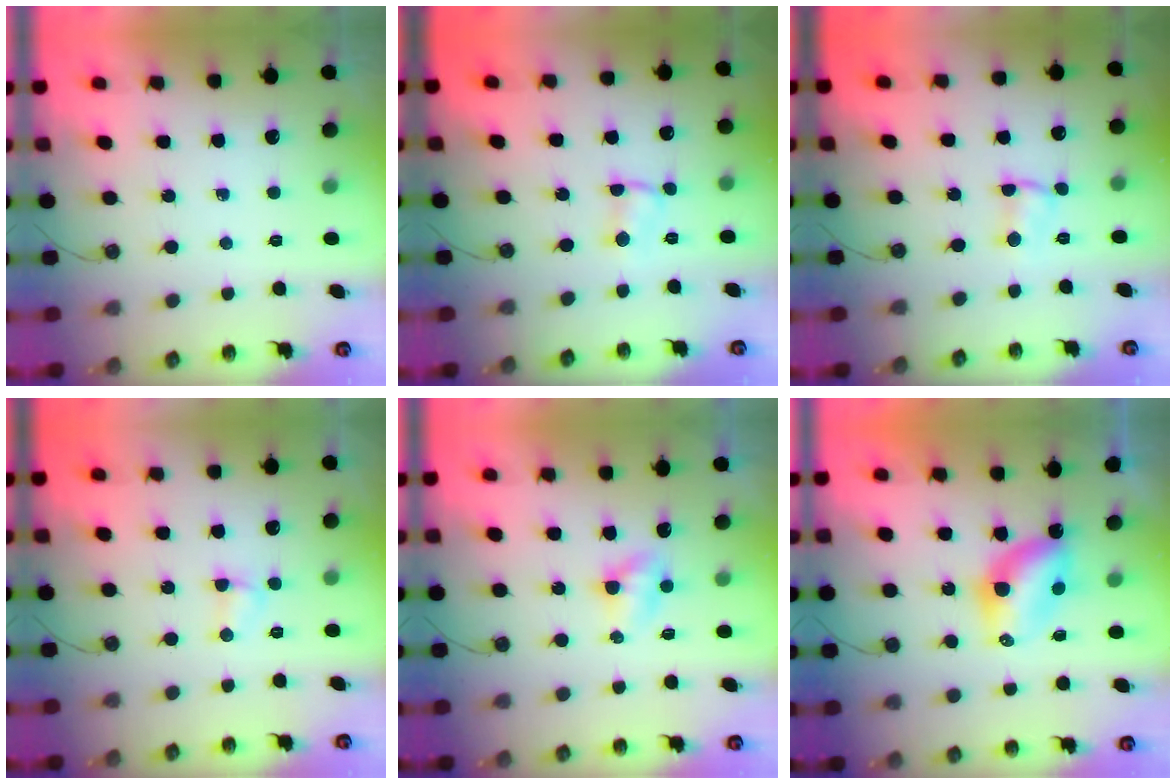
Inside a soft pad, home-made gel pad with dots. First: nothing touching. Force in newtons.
{"total": 1.1, "press": 0.9, "slide": 0.7}
{"total": 1.5, "press": 1.4, "slide": 0.4}
{"total": 3.7, "press": 3.7, "slide": 0.6}
{"total": 4.2, "press": 3.7, "slide": 2.1}
{"total": 6.6, "press": 6.6, "slide": 0.2}